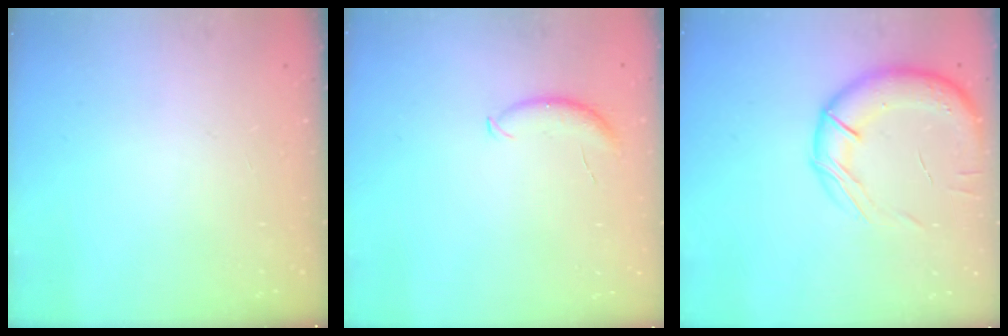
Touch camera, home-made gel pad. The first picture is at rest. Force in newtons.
{"total": 6.9, "press": 6.9, "slide": 0.5}
{"total": 16.6, "press": 16.1, "slide": 4.3}